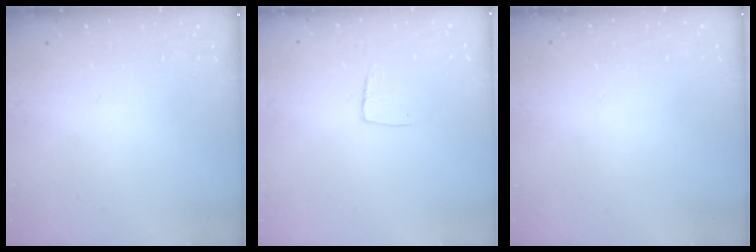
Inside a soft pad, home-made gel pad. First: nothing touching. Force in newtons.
{"total": 5.9, "press": 5.9, "slide": 0.4}
{"total": 0.0}